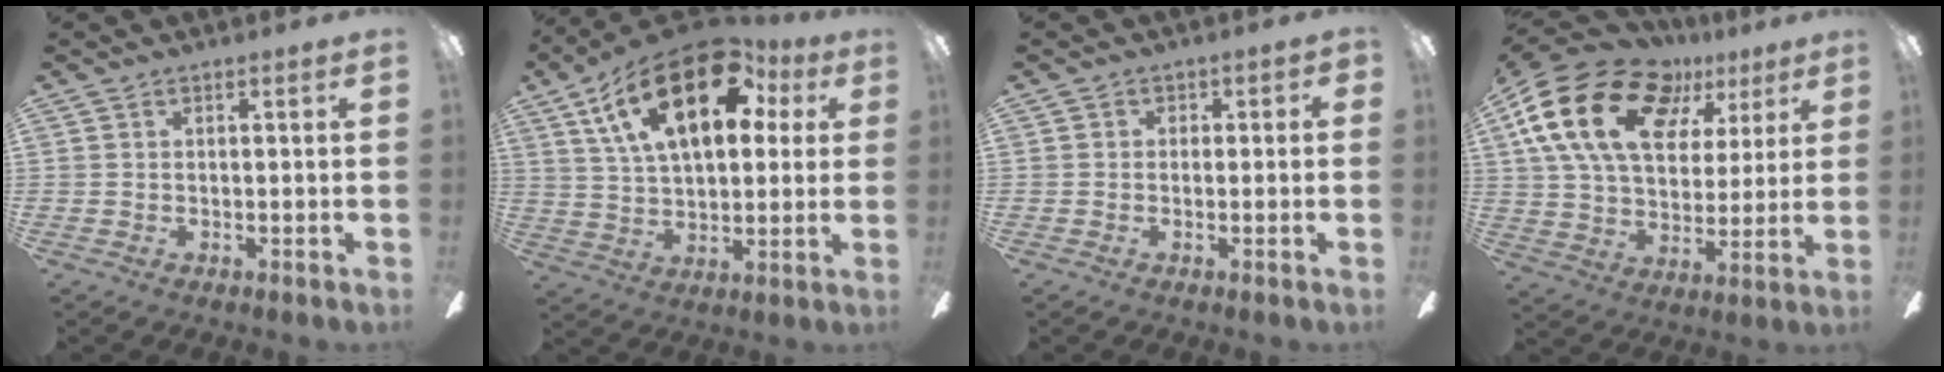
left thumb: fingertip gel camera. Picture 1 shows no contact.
{"total": 23.1, "force": [10.9, 11.8, 16.7], "torque": [-0.296, -0.032, 0.179]}
{"total": 1.9, "force": [-1.0, 1.4, 0.6], "torque": [-0.009, 0.009, -0.021]}
{"total": 22.8, "force": [10.4, 14.6, 14.1], "torque": [-0.271, -0.034, 0.183]}